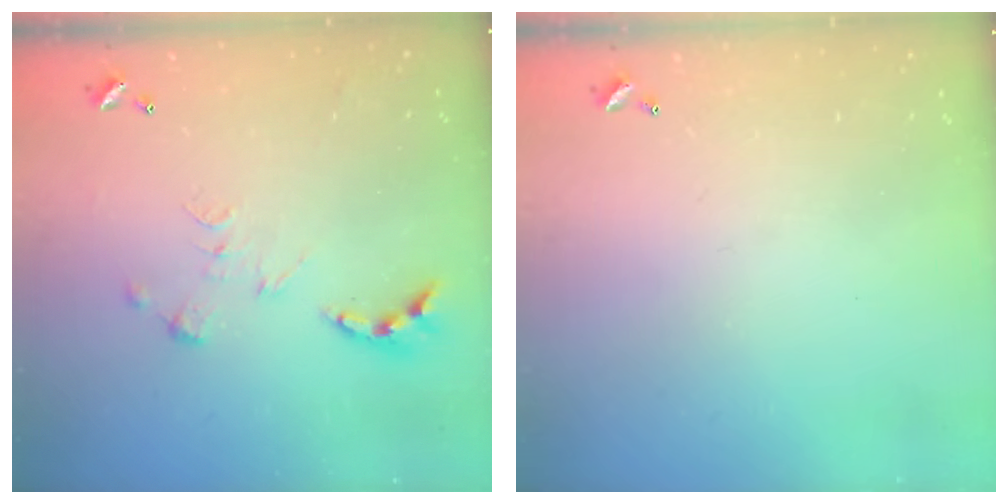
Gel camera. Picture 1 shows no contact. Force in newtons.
{"total": 0.0}